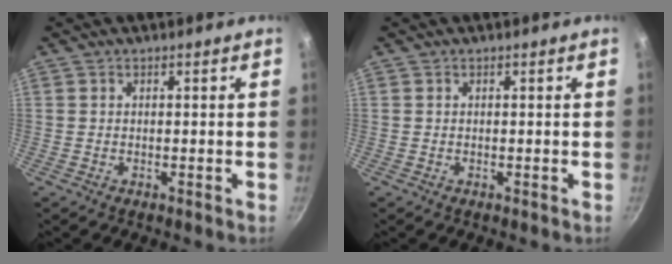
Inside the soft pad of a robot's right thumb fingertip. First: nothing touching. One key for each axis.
{"total": 0.0}